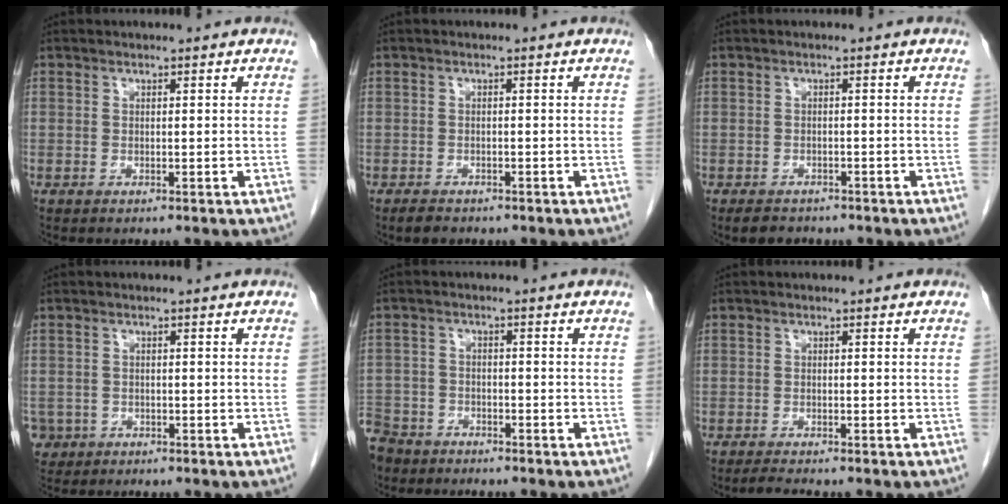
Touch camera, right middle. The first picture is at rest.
{"total": 1.9, "force": [-1.5, 0.9, 0.7], "torque": [-0.018, -0.002, -0.020]}
{"total": 3.1, "force": [-2.5, 1.7, 0.8], "torque": [-0.017, -0.001, -0.034]}
{"total": 3.4, "force": [-1.8, 2.9, 0.1], "torque": [-0.004, 0.007, -0.030]}
{"total": 9.9, "force": [-7.6, 6.1, 2.3], "torque": [-0.083, -0.006, -0.134]}
{"total": 1.5, "force": [-1.4, -0.1, 0.5], "torque": [-0.020, -0.007, -0.026]}